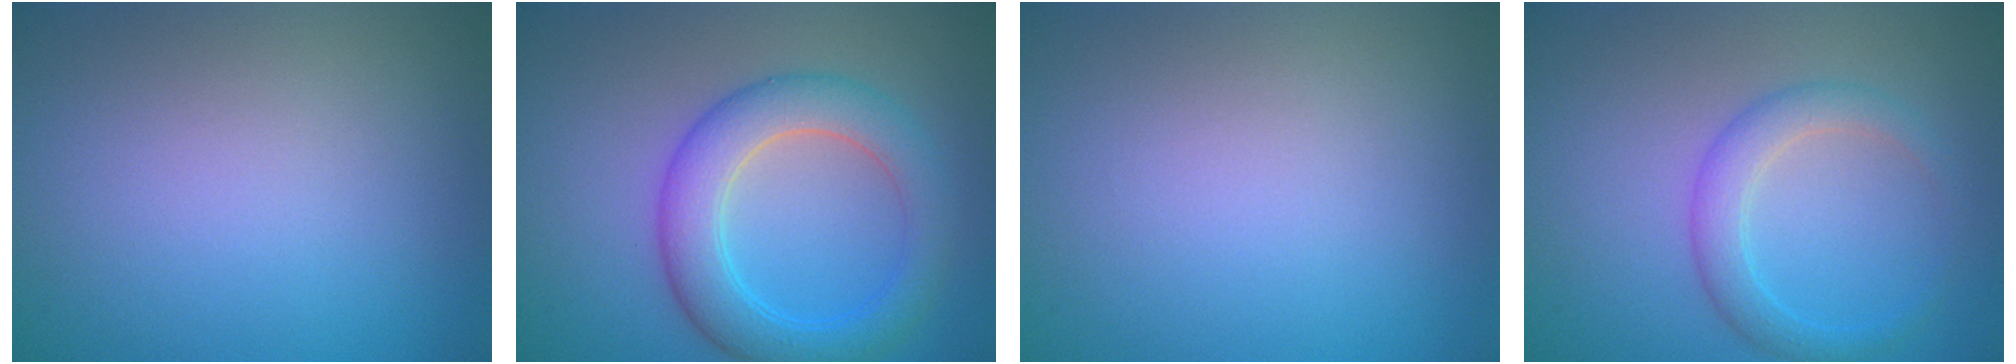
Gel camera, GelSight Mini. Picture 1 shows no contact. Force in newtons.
{"total": 5.6, "press": 5.6, "slide": 0.4}
{"total": 0.0}
{"total": 2.8, "press": 2.7, "slide": 0.2}